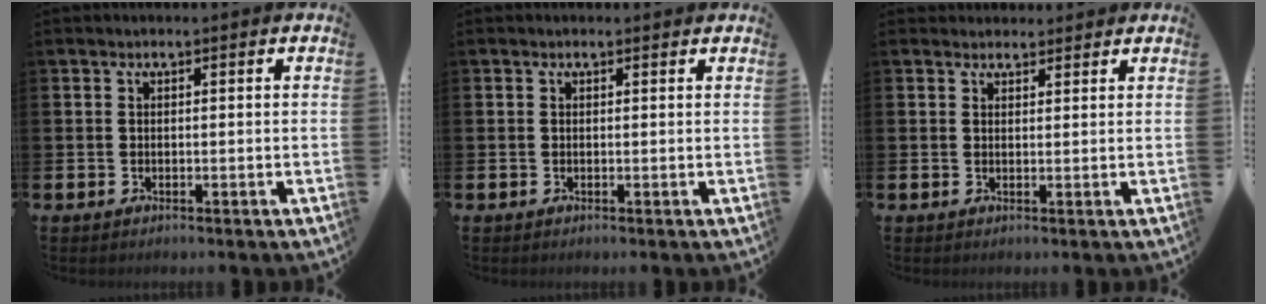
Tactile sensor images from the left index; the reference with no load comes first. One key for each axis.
{"total": 0.0}
{"total": 2.1, "fx": 1.9, "fy": 0.7, "fz": -0.1, "tx": 0.014, "ty": -0.008, "tz": 0.034}